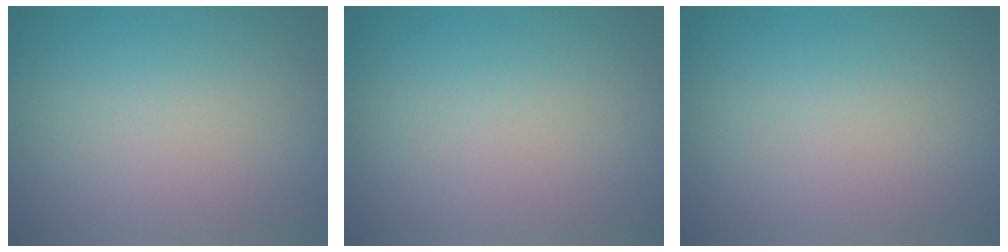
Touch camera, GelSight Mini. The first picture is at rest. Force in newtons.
{"total": 0.0}
{"total": 0.0}